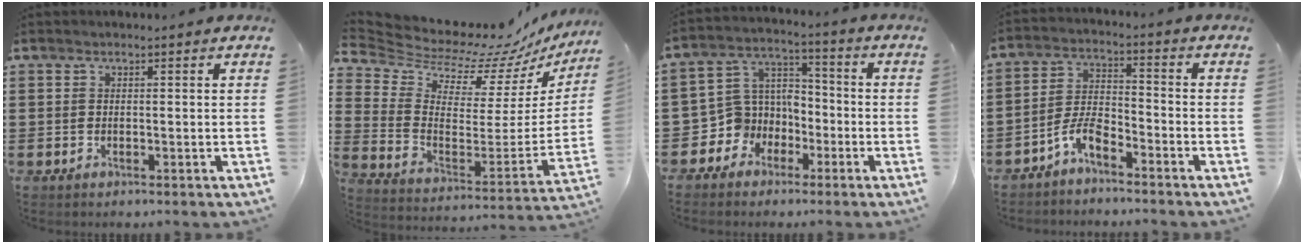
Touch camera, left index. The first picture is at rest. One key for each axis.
{"total": 7.0, "fx": 6.8, "fy": 1.4, "fz": 1.3, "tx": -0.061, "ty": -0.074, "tz": 0.107}
{"total": 6.7, "fx": -2.5, "fy": 6.0, "fz": 1.2, "tx": -0.064, "ty": -0.004, "tz": -0.055}
{"total": 5.4, "fx": -4.2, "fy": 1.6, "fz": 3.0, "tx": -0.073, "ty": 0.005, "tz": -0.086}